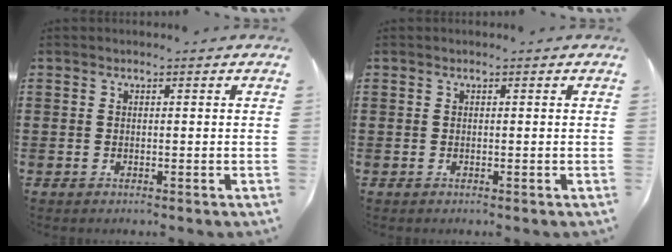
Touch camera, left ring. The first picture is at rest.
{"total": 0.0}